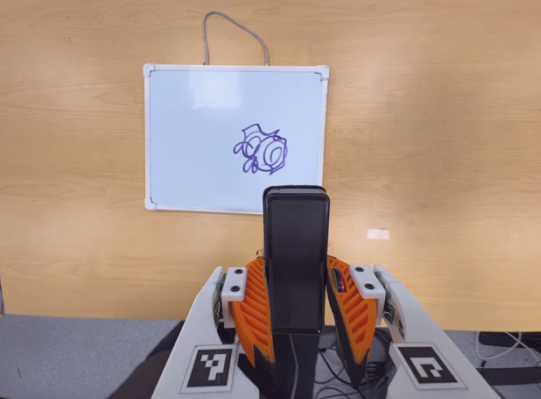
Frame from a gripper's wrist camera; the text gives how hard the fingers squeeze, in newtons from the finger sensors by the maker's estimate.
{"total": 5.2, "left": 3.4, "right": 7.0}